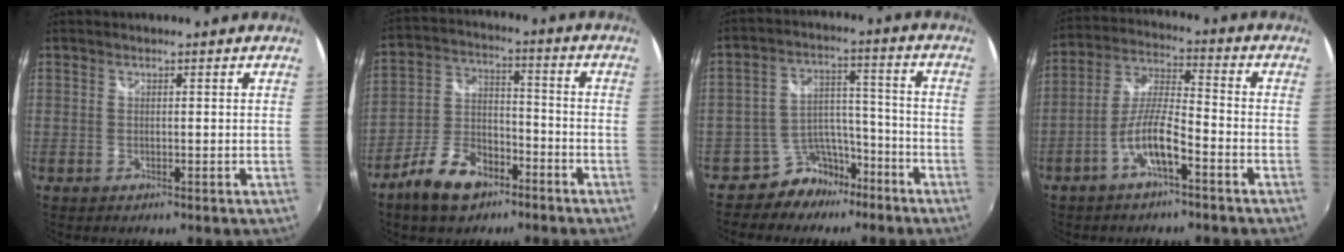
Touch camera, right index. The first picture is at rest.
{"total": 10.8, "force": [-6.5, 6.7, 5.4], "torque": [-0.127, 0.016, -0.106]}
{"total": 8.6, "force": [-6.7, 5.3, 1.4], "torque": [-0.021, 0.045, -0.105]}
{"total": 8.5, "force": [-4.6, 1.7, 6.9], "torque": [-0.151, 0.008, -0.087]}